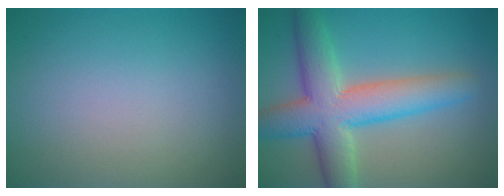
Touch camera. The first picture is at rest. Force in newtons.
{"total": 8.3, "press": 8.3, "slide": 0.3}